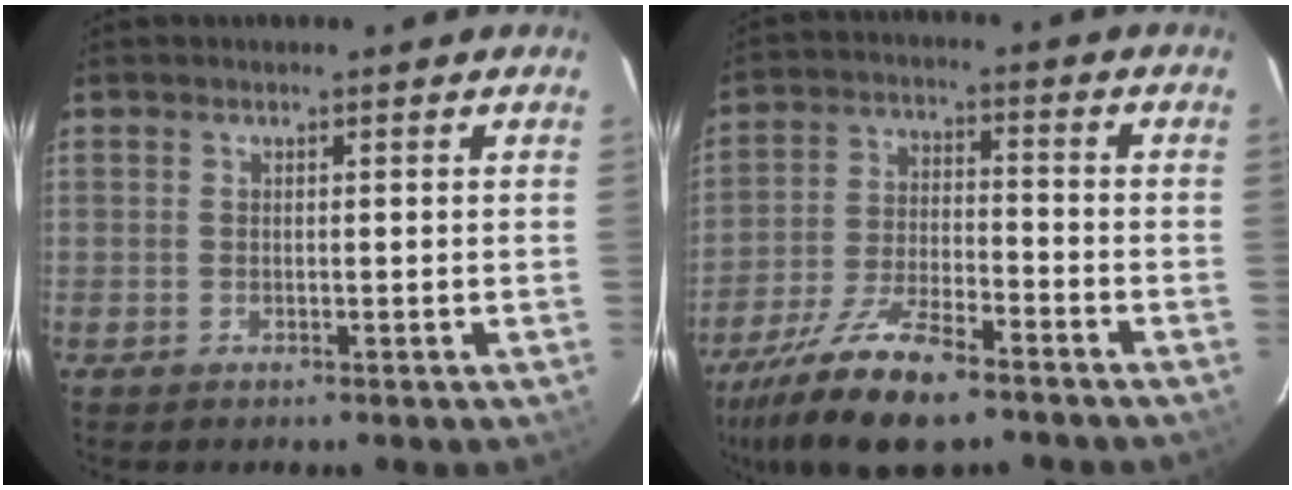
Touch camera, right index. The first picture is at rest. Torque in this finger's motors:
{"motor_torque": [1.24, -0.90, 0.65, 0.09]}